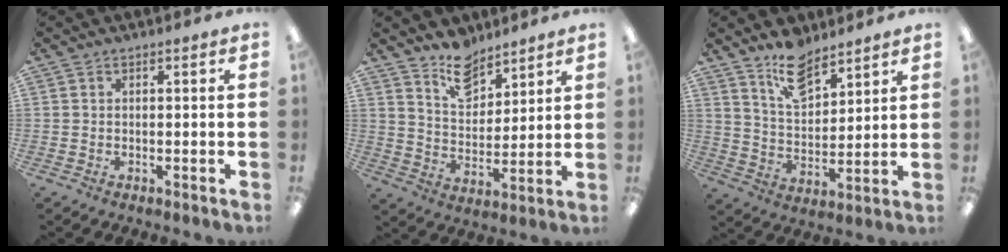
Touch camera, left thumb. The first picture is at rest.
{"total": 10.0, "force": [8.0, 5.3, 3.0], "torque": [-0.047, -0.050, 0.149]}
{"total": 10.5, "force": [8.2, 4.8, 4.6], "torque": [-0.074, -0.045, 0.148]}